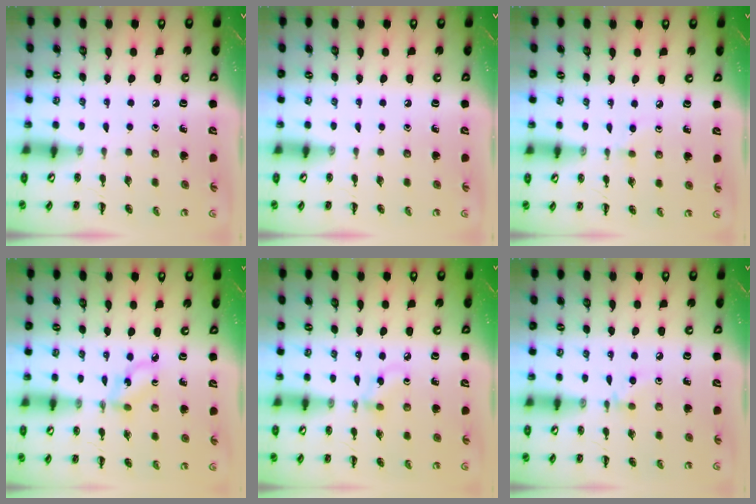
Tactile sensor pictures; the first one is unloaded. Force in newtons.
{"total": 0.0}
{"total": 2.7, "press": 2.5, "slide": 1.2}
{"total": 2.3, "press": 2.2, "slide": 0.5}
{"total": 4.9, "press": 4.5, "slide": 1.7}
{"total": 3.8, "press": 3.5, "slide": 1.6}